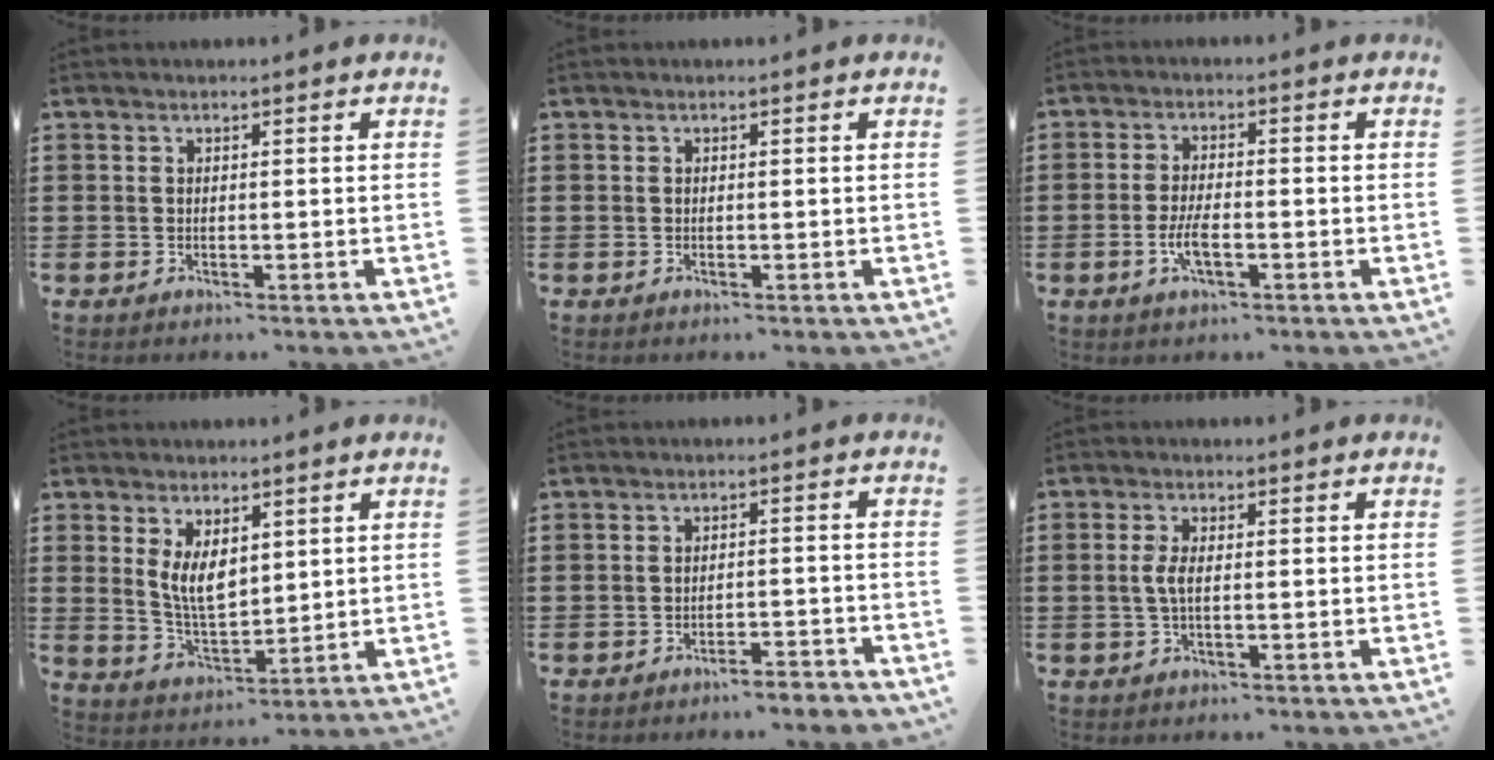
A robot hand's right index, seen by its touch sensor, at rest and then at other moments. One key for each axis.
{"total": 0.0}
{"total": 4.1, "fx": -1.4, "fy": 1.3, "fz": 3.6, "tx": -0.082, "ty": -0.004, "tz": -0.031}
{"total": 5.9, "fx": 2.3, "fy": 3.1, "fz": 4.5, "tx": -0.088, "ty": 0.000, "tz": 0.040}
{"total": 2.7, "fx": -2.7, "fy": 0.1, "fz": 0.5, "tx": -0.012, "ty": 0.001, "tz": -0.055}
{"total": 2.8, "fx": -0.2, "fy": 0.8, "fz": 2.7, "tx": -0.064, "ty": -0.004, "tz": -0.010}